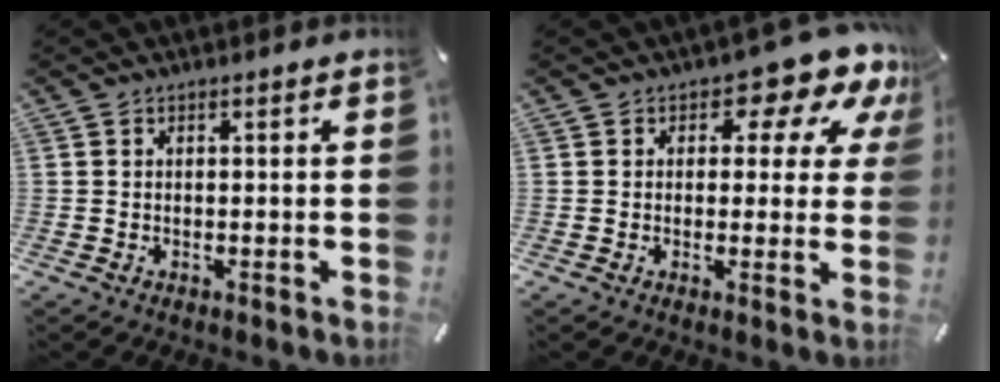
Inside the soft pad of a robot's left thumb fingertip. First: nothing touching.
{"total": 10.3, "force": [5.8, 5.3, 6.7], "torque": [-0.075, -0.039, 0.093]}